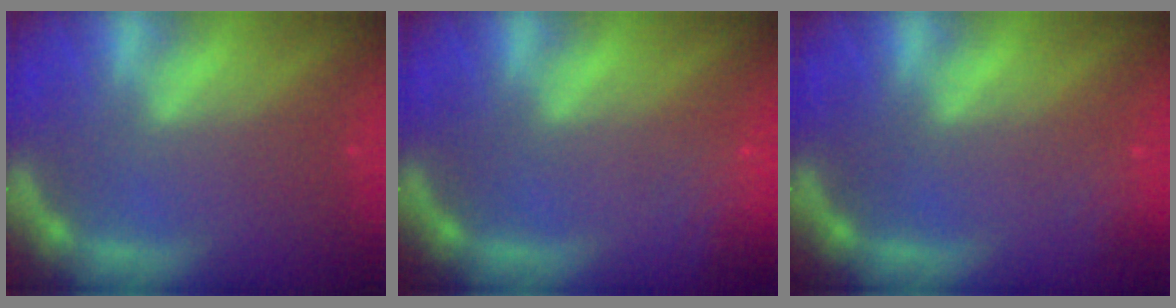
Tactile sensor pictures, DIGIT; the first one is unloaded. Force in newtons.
{"total": 4.0}
{"total": 1.9}